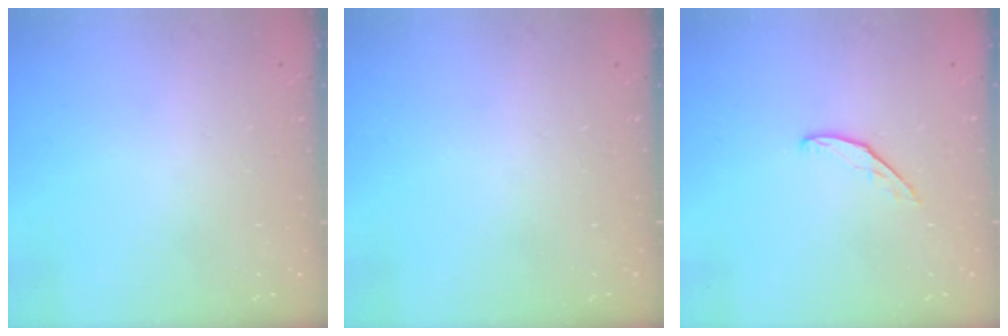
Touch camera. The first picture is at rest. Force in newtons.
{"total": 0.0}
{"total": 5.0, "press": 4.9, "slide": 0.6}